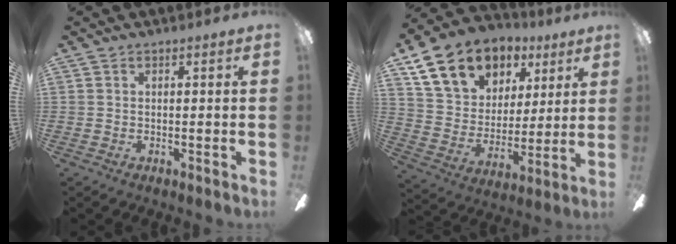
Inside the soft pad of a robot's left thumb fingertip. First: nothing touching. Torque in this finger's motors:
{"motor_torque": [2.30, 2.30, 1.38, -1.38, 0.12]}